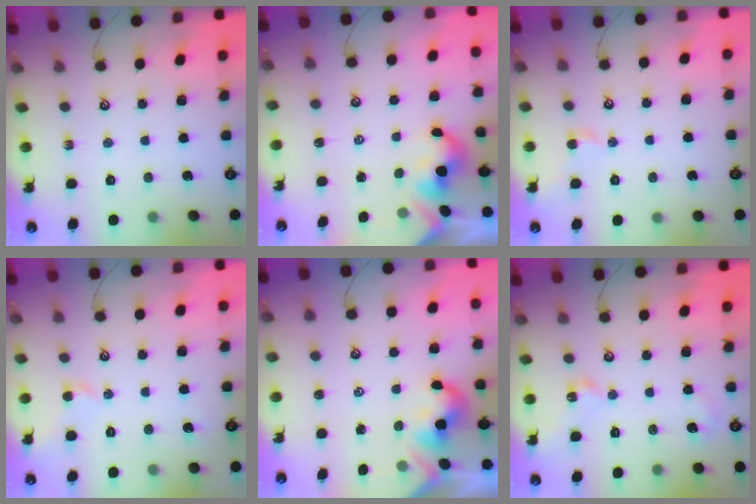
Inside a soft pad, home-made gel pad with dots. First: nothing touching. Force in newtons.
{"total": 2.3, "press": 2.3, "slide": 0.3}
{"total": 0.0}
{"total": 0.9, "press": 0.8, "slide": 0.3}
{"total": 2.1, "press": 2.0, "slide": 0.5}
{"total": 8.5, "press": 8.5, "slide": 0.6}